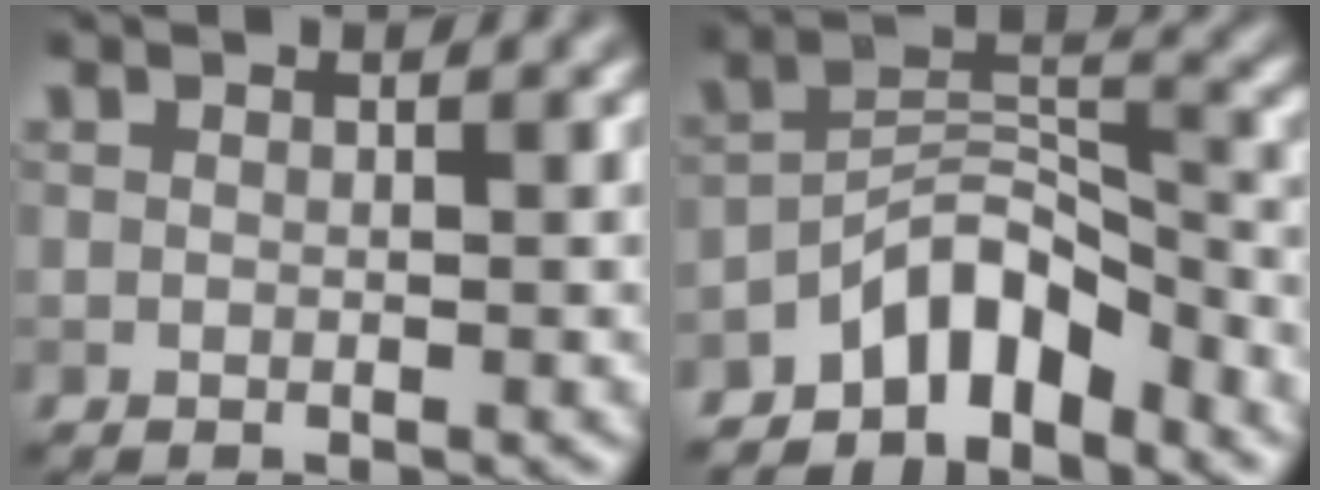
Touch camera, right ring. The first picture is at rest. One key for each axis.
{"total": 5.6, "fx": -4.4, "fy": 2.2, "fz": 2.7, "tx": -0.030, "ty": 0.011, "tz": -0.088}